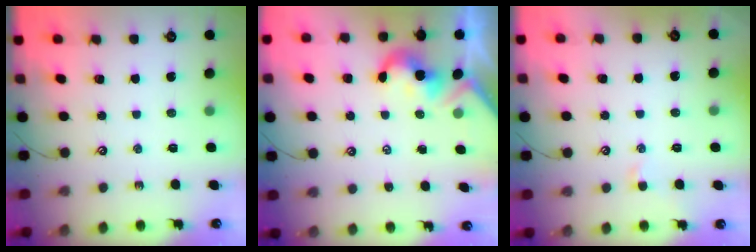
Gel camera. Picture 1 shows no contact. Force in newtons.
{"total": 2.1, "press": 2.1, "slide": 0.3}
{"total": 0.6, "press": 0.1, "slide": 0.5}